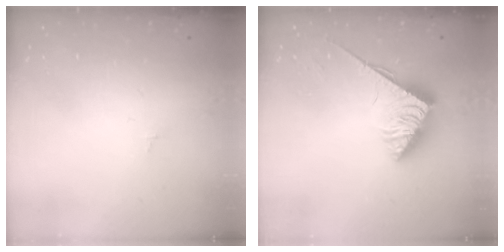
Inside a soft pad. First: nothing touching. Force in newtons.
{"total": 3.9, "press": 3.9, "slide": 0.6}